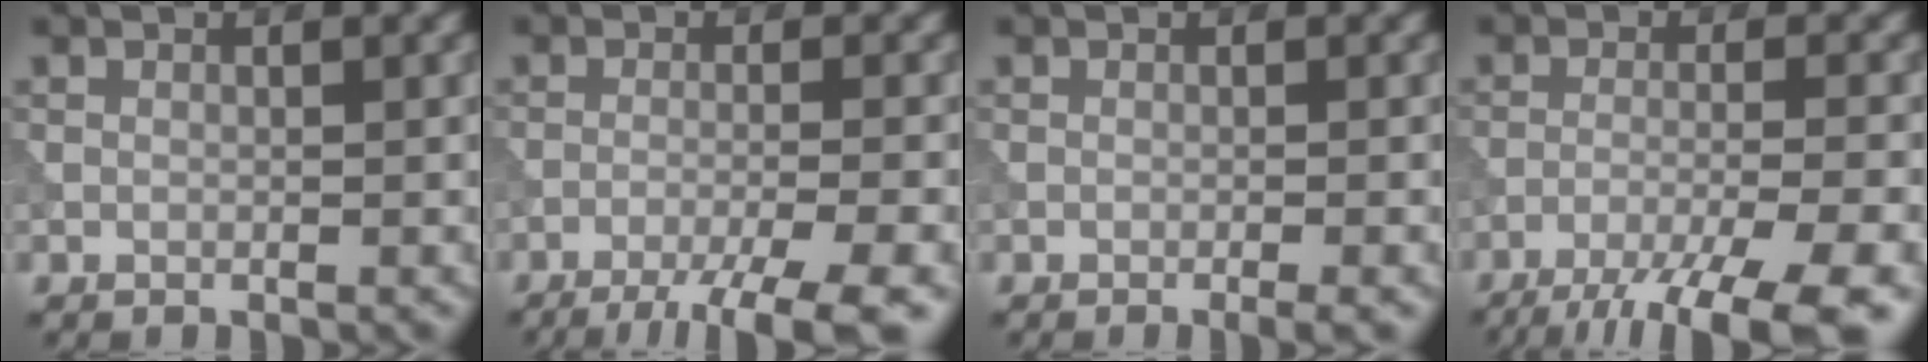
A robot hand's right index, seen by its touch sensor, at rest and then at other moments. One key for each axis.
{"total": 7.6, "fx": -5.4, "fy": 1.3, "fz": 5.1, "tx": -0.075, "ty": -0.017, "tz": -0.082}
{"total": 1.4, "fx": -0.6, "fy": 0.2, "fz": 1.3, "tx": -0.012, "ty": -0.002, "tz": -0.010}
{"total": 10.7, "fx": -8.2, "fy": 1.8, "fz": 6.6, "tx": -0.110, "ty": -0.025, "tz": -0.118}